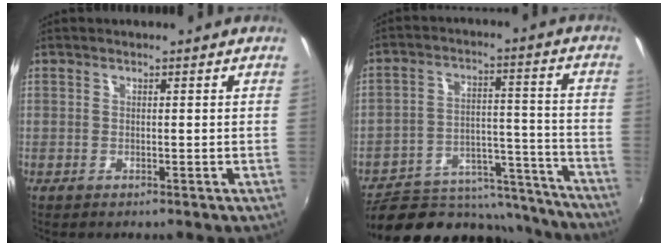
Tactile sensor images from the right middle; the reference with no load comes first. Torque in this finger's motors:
{"motor_torque": [0.84, -1.30, -0.06, 0.00]}